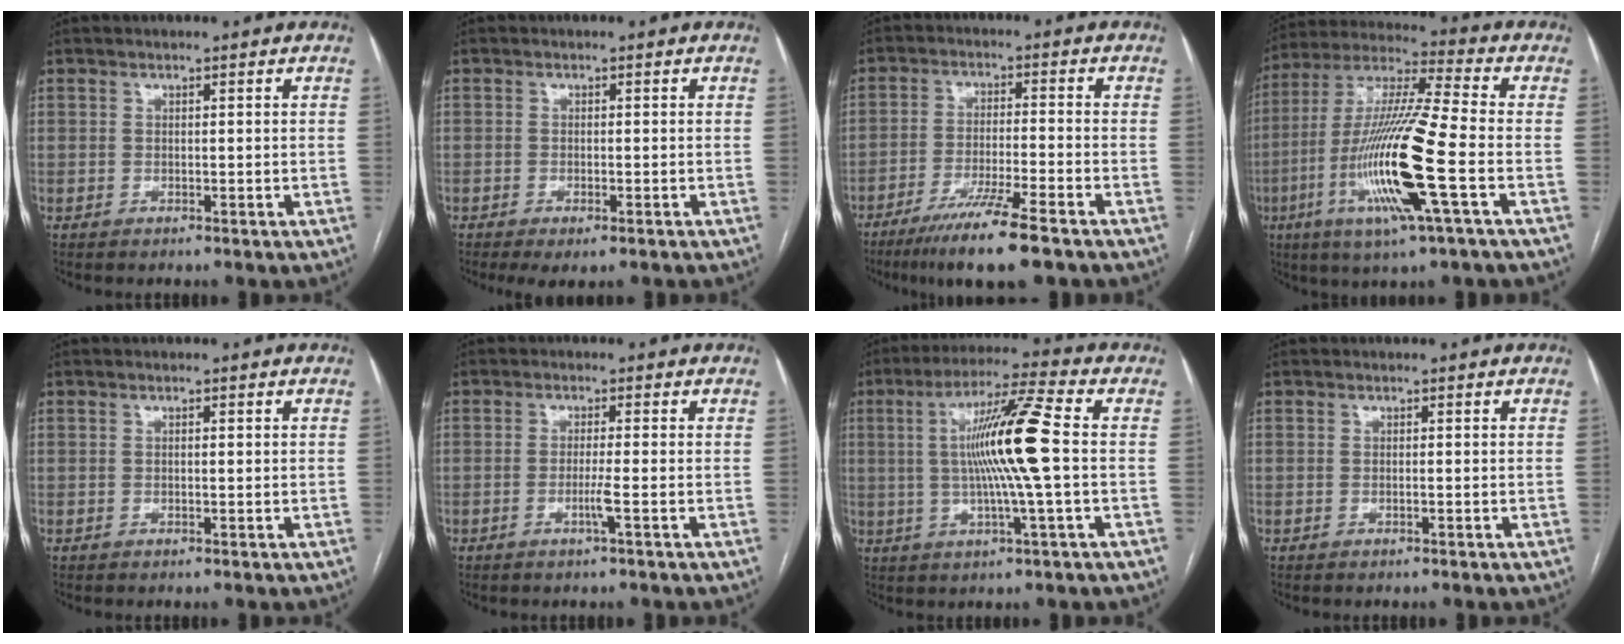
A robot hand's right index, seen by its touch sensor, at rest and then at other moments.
{"total": 3.0, "force": [-1.8, 1.0, 2.2], "torque": [-0.035, -0.007, -0.021]}
{"total": 10.6, "force": [-7.4, -0.1, 7.5], "torque": [-0.127, -0.029, -0.124]}
{"total": 18.6, "force": [-5.3, 0.4, 17.8], "torque": [-0.366, -0.018, -0.106]}
{"total": 0.7, "force": [0.1, 0.2, 0.7], "torque": [-0.012, 0.000, 0.001]}
{"total": 2.4, "force": [-0.9, -0.5, 2.2], "torque": [-0.043, -0.004, -0.019]}
{"total": 13.0, "force": [0.5, -0.8, 13.0], "torque": [-0.238, 0.006, 0.006]}
{"total": 0.0}